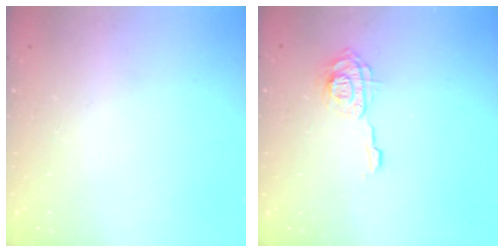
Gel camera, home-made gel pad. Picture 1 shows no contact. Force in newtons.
{"total": 9.5, "press": 9.4, "slide": 0.6}